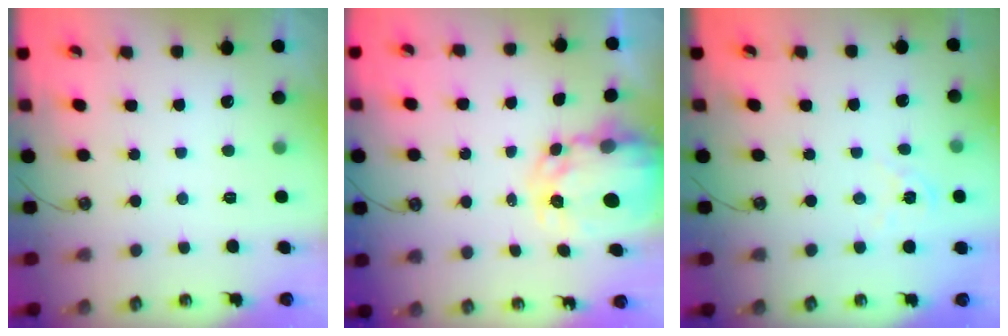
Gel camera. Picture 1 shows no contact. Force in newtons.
{"total": 5.8, "press": 5.8, "slide": 0.2}
{"total": 3.4, "press": 3.4, "slide": 0.1}